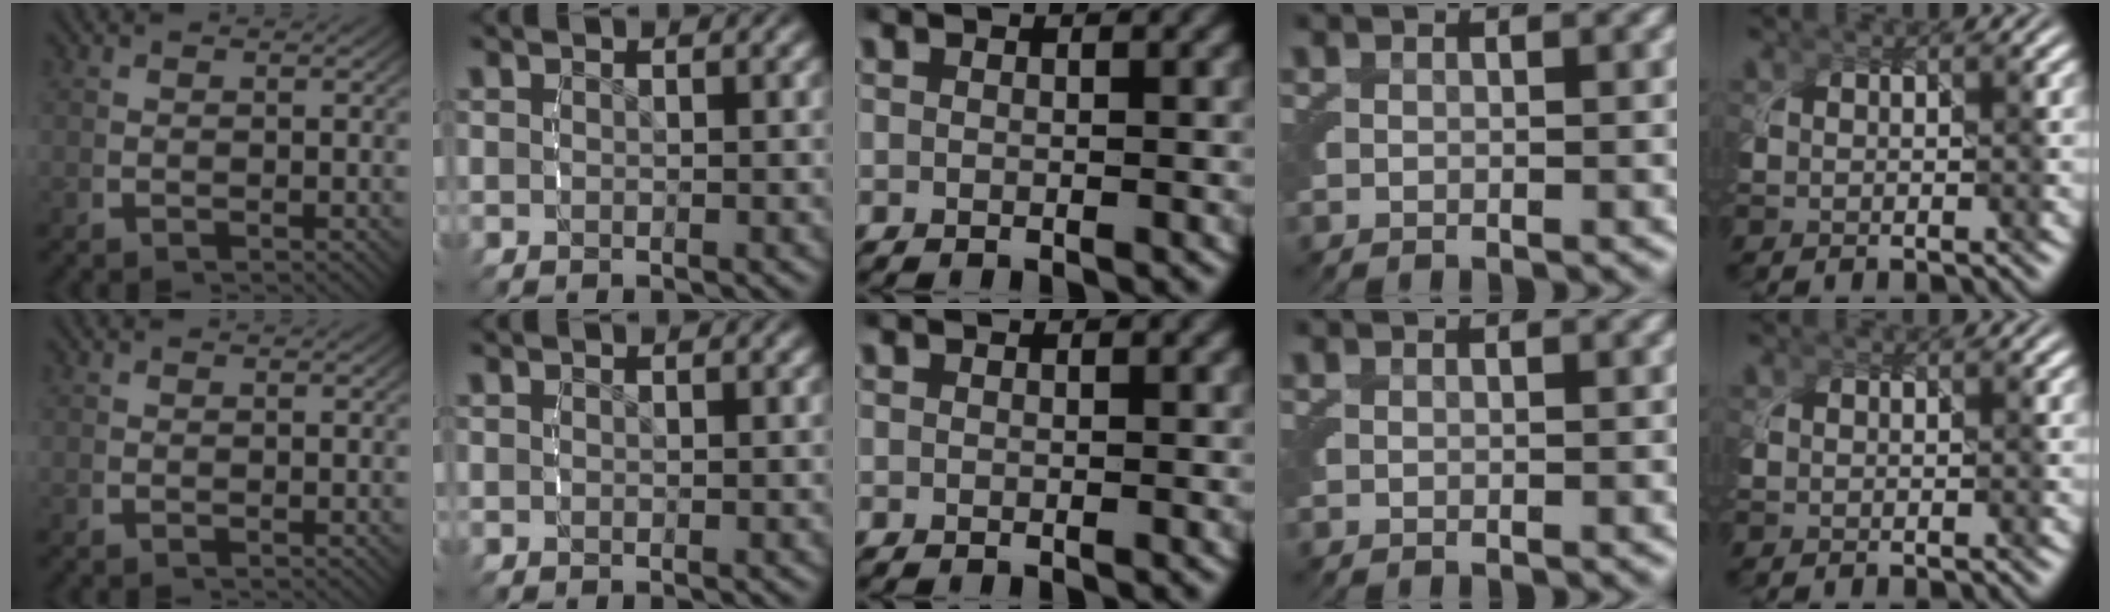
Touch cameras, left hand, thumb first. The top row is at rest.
{}